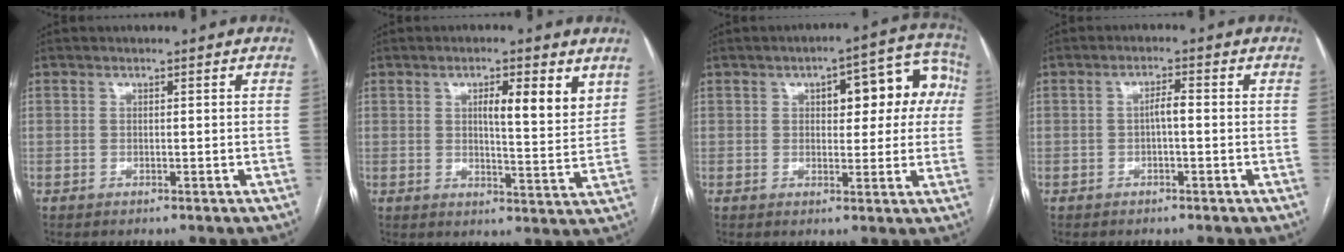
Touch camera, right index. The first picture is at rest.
{"total": 7.5, "force": [3.6, 1.5, 6.5], "torque": [-0.092, -0.005, 0.049]}
{"total": 11.0, "force": [2.6, 4.6, 9.7], "torque": [-0.104, 0.042, 0.031]}
{"total": 2.1, "force": [-0.3, 0.4, 2.1], "torque": [-0.034, 0.005, -0.005]}